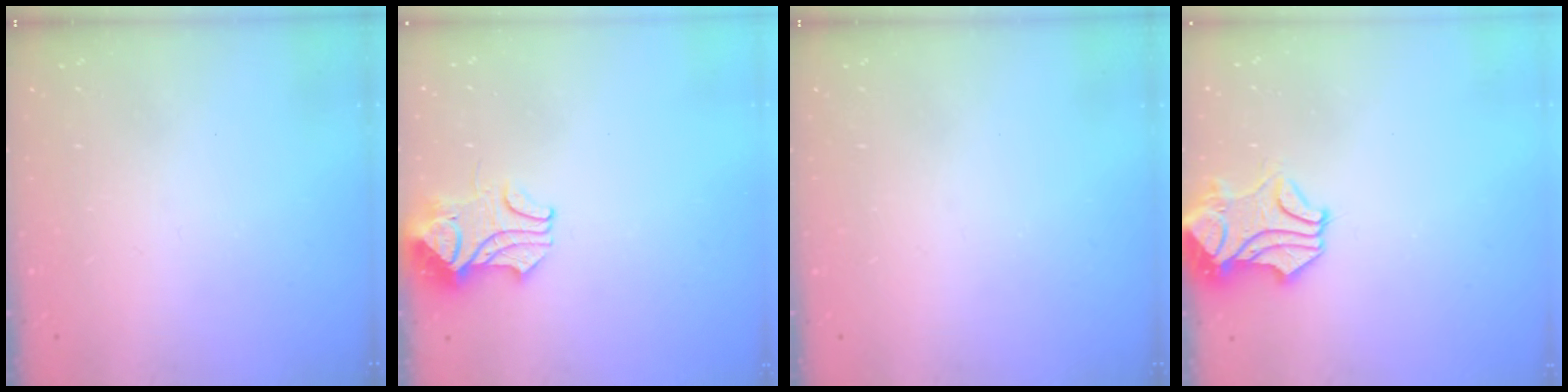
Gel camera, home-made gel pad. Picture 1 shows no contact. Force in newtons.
{"total": 2.4, "press": 2.2, "slide": 0.8}
{"total": 0.0}
{"total": 1.7, "press": 1.2, "slide": 1.2}